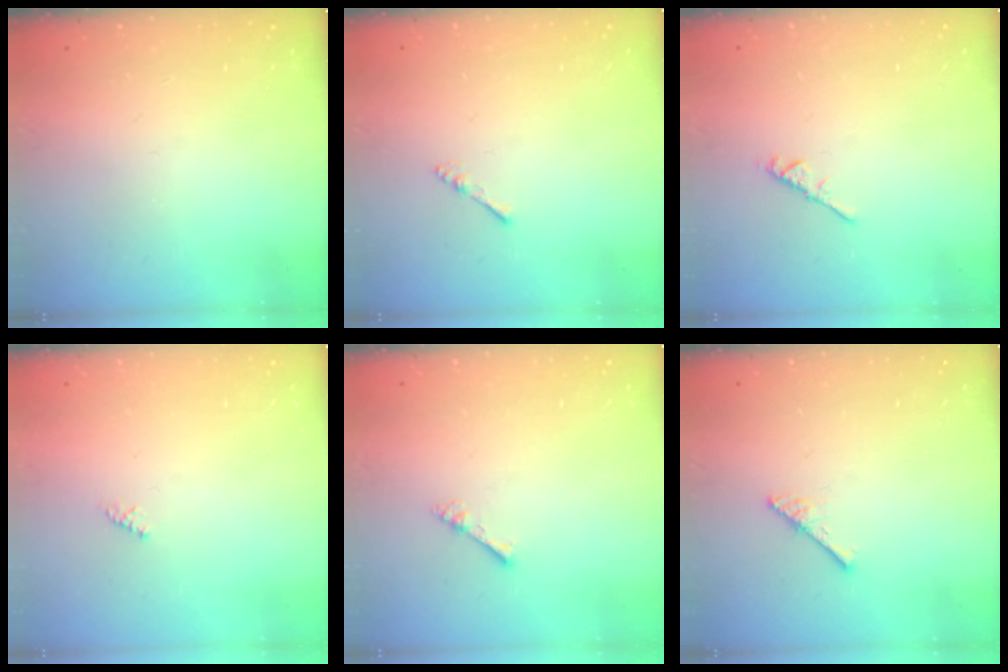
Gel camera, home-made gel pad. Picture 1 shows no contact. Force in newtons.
{"total": 2.2, "press": 2.2, "slide": 0.4}
{"total": 3.1, "press": 3.0, "slide": 0.7}
{"total": 1.5, "press": 1.4, "slide": 0.4}
{"total": 1.0, "press": 1.0, "slide": 0.3}
{"total": 4.2, "press": 4.2, "slide": 0.4}